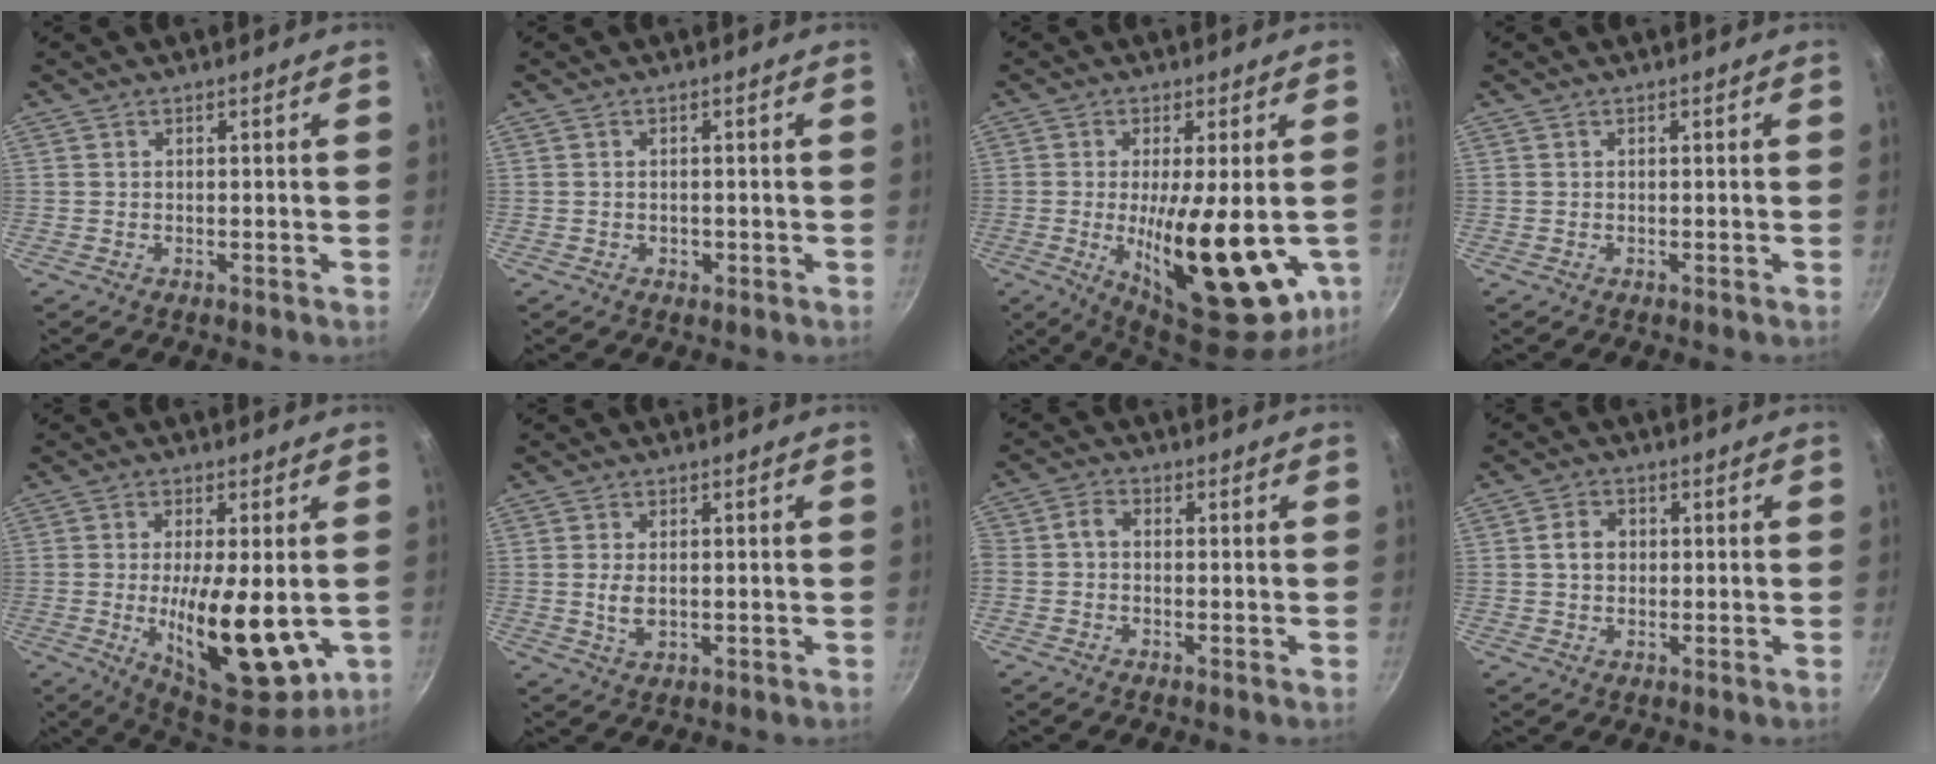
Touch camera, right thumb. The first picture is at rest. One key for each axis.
{"total": 1.3, "fx": -0.4, "fy": 1.0, "fz": 0.8, "tx": -0.009, "ty": 0.001, "tz": -0.006}
{"total": 22.3, "fx": -3.6, "fy": 7.4, "fz": 20.7, "tx": -0.296, "ty": -0.026, "tz": -0.040}
{"total": 0.0}
{"total": 18.5, "fx": -2.5, "fy": 7.3, "fz": 16.8, "tx": -0.245, "ty": -0.010, "tz": -0.025}
{"total": 3.8, "fx": -0.1, "fy": 2.2, "fz": 3.1, "tx": -0.061, "ty": -0.004, "tz": 0.002}
{"total": 2.9, "fx": -1.0, "fy": 1.9, "fz": 2.0, "tx": -0.047, "ty": 0.018, "tz": -0.032}
{"total": 3.7, "fx": 0.2, "fy": 3.0, "fz": 2.1, "tx": -0.021, "ty": 0.008, "tz": 0.000}